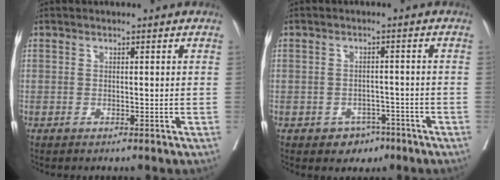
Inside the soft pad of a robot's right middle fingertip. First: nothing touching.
{"total": 3.7, "force": [-2.3, 2.7, 1.1], "torque": [-0.004, 0.010, -0.024]}